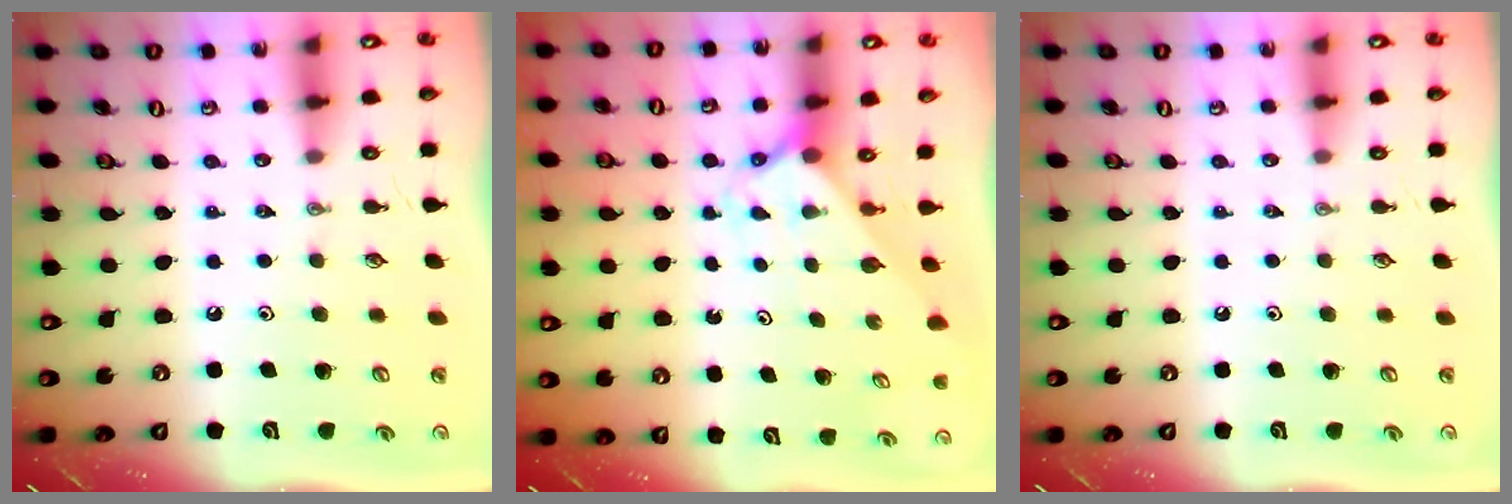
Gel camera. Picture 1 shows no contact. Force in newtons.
{"total": 1.9, "press": 1.9, "slide": 0.1}
{"total": 0.0}